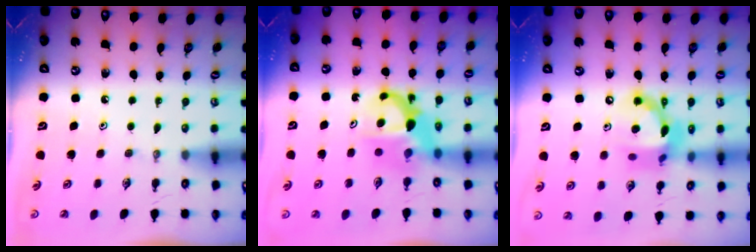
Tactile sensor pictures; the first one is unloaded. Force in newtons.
{"total": 6.8, "press": 6.7, "slide": 0.5}
{"total": 14.3, "press": 14.3, "slide": 0.8}